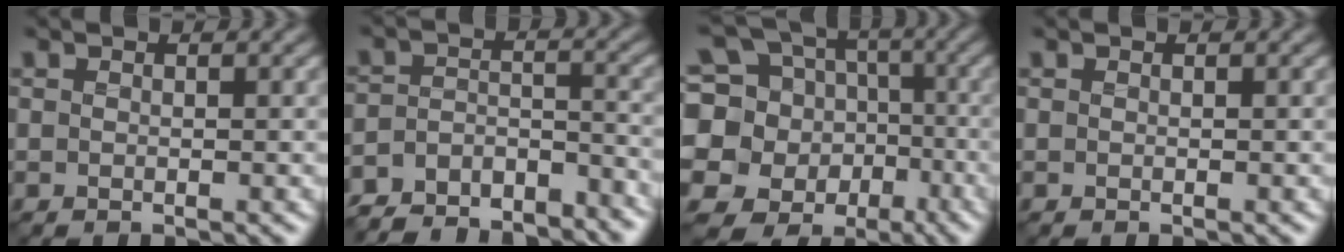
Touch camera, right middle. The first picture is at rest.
{"total": 8.0, "force": [-7.3, 2.6, 2.1], "torque": [-0.044, -0.011, -0.123]}
{"total": 14.8, "force": [-2.8, 13.7, 5.0], "torque": [-0.127, 0.001, -0.045]}
{"total": 0.0}